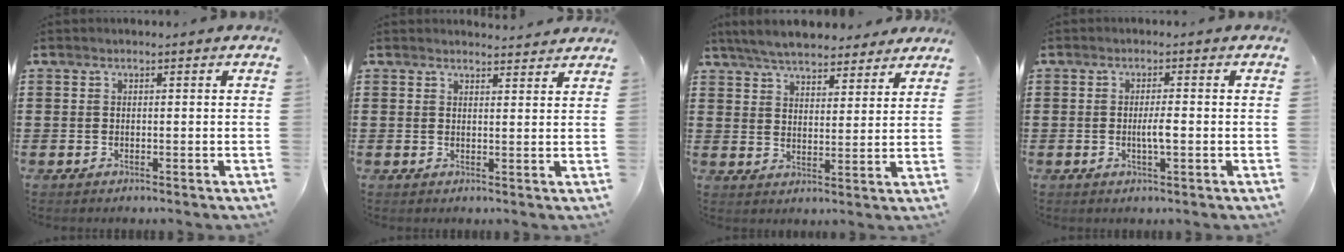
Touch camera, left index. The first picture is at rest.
{"total": 2.1, "force": [2.1, 0.2, 0.1], "torque": [-0.001, -0.007, 0.039]}
{"total": 6.1, "force": [5.7, 1.2, 1.5], "torque": [-0.052, -0.016, 0.105]}
{"total": 2.7, "force": [-0.4, 0.4, 2.7], "torque": [-0.049, -0.001, -0.007]}